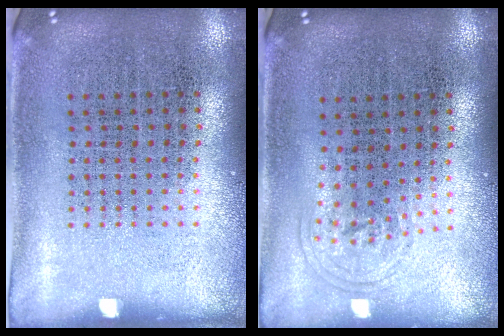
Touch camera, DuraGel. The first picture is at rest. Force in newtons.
{"total": 0.8, "press": 0.6, "slide": 0.6}